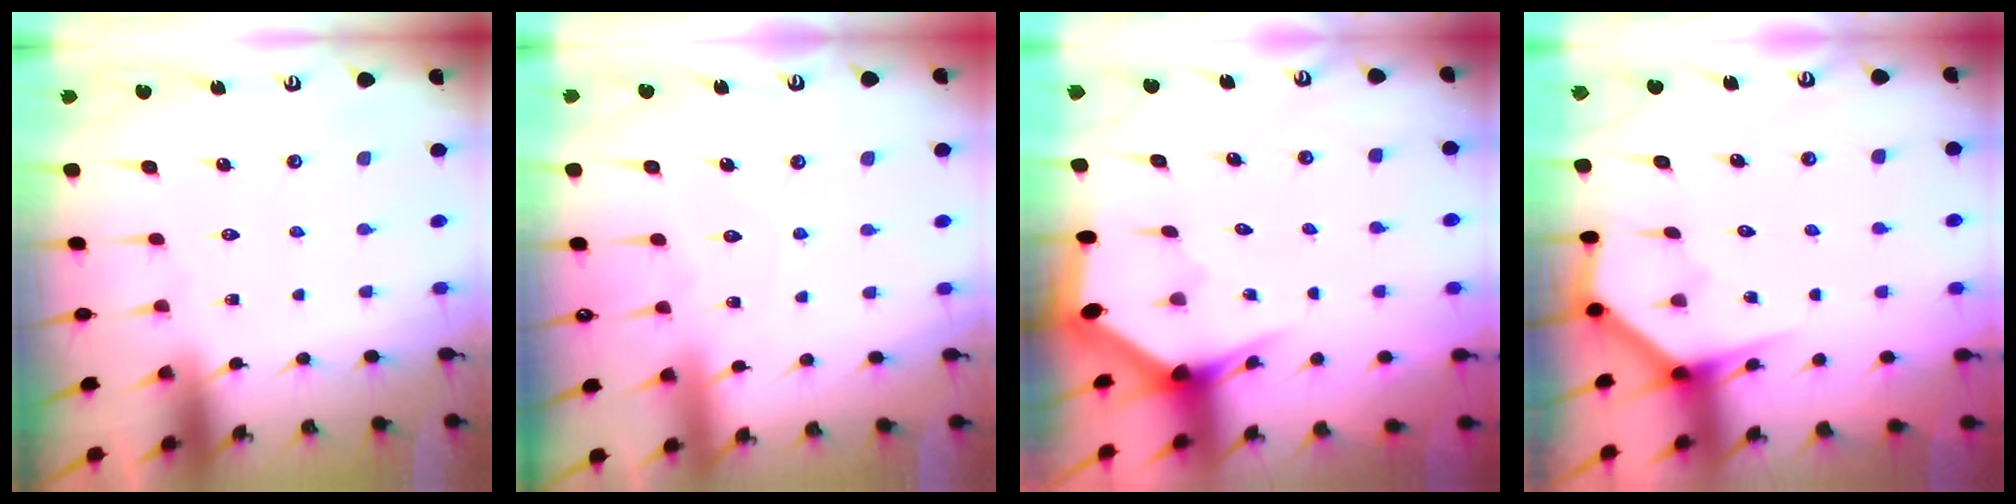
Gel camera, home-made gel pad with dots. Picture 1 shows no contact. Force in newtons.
{"total": 5.7, "press": 5.7, "slide": 0.5}
{"total": 3.1, "press": 3.1, "slide": 0.1}
{"total": 4.3, "press": 4.2, "slide": 0.3}